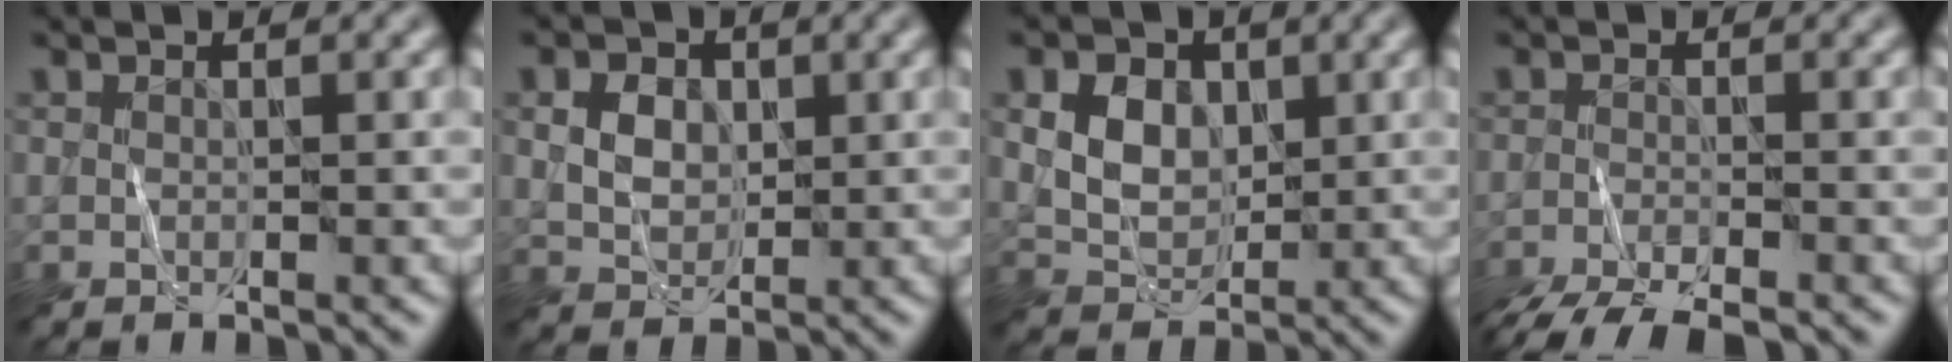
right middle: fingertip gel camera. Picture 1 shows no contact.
{"total": 2.8, "force": [0.8, 2.2, 1.5], "torque": [-0.028, 0.000, 0.012]}
{"total": 4.8, "force": [1.6, 3.7, 2.7], "torque": [-0.059, -0.002, 0.025]}
{"total": 5.7, "force": [-4.8, 1.2, 2.9], "torque": [-0.050, -0.023, -0.087]}